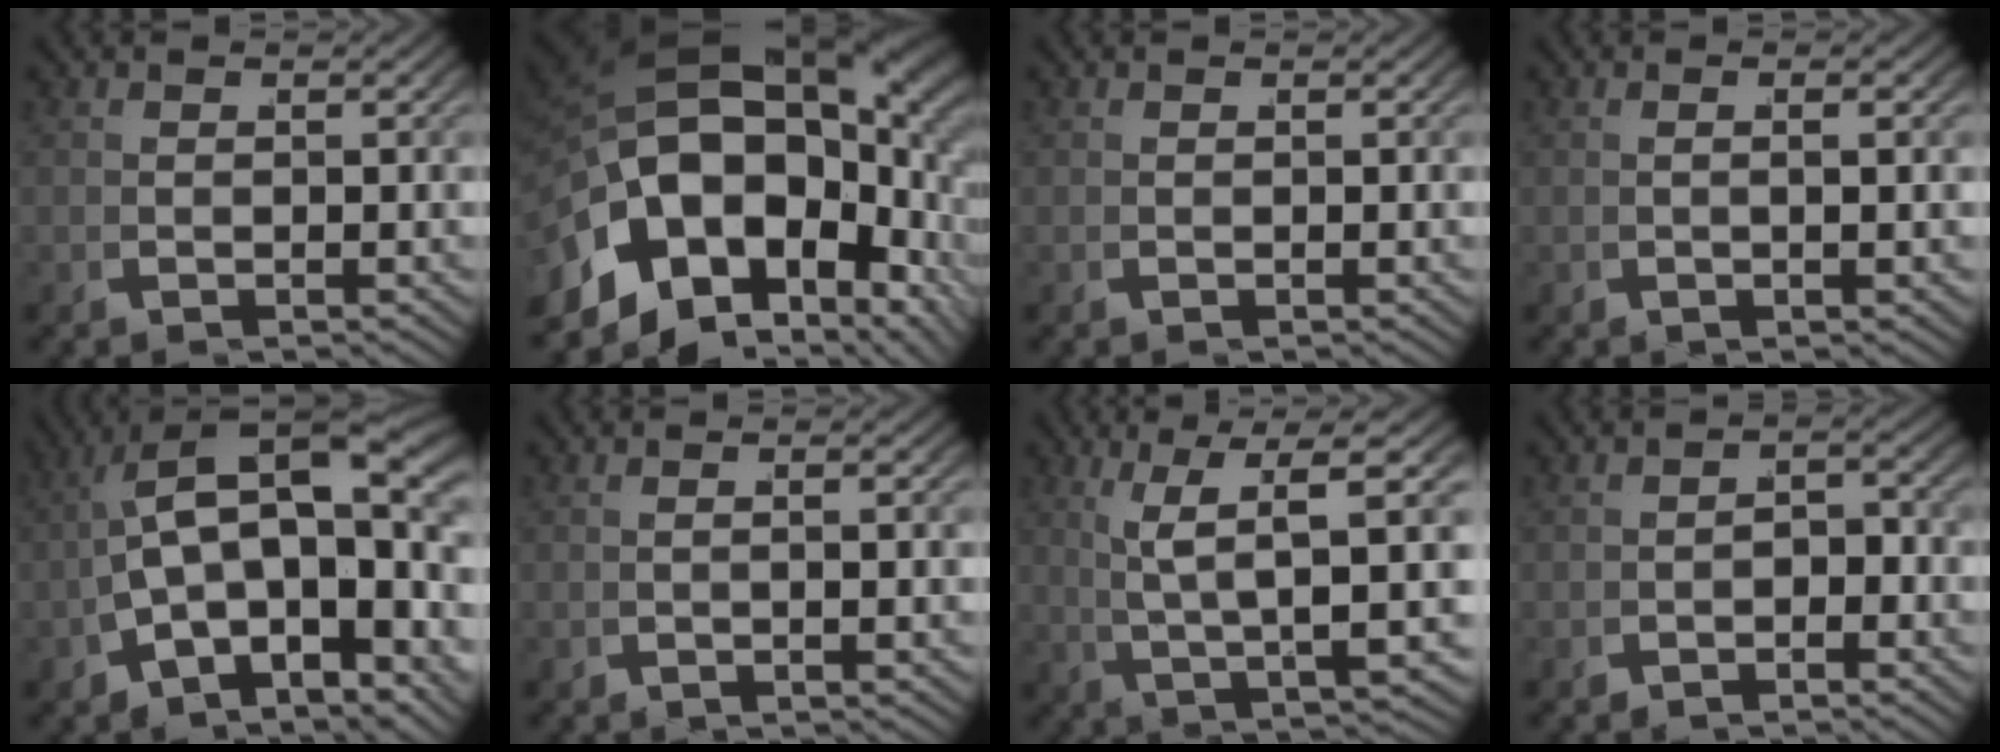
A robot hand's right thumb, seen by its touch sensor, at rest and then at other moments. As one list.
[{"total": 23.7, "force": [2.0, 15.9, 17.4], "torque": [-0.329, -0.015, 0.023]}, {"total": 0.0}, {"total": 1.3, "force": [-0.1, 0.1, 1.3], "torque": [-0.026, 0.010, -0.005]}, {"total": 13.1, "force": [-0.4, 8.3, 10.2], "torque": [-0.193, -0.034, 0.002]}, {"total": 1.1, "force": [-0.4, 0.1, 1.0], "torque": [-0.022, 0.010, -0.009]}, {"total": 9.9, "force": [2.7, 3.2, 9.0], "torque": [-0.131, 0.011, 0.043]}, {"total": 1.5, "force": [-1.0, 0.7, 0.8], "torque": [-0.005, -0.004, -0.019]}]